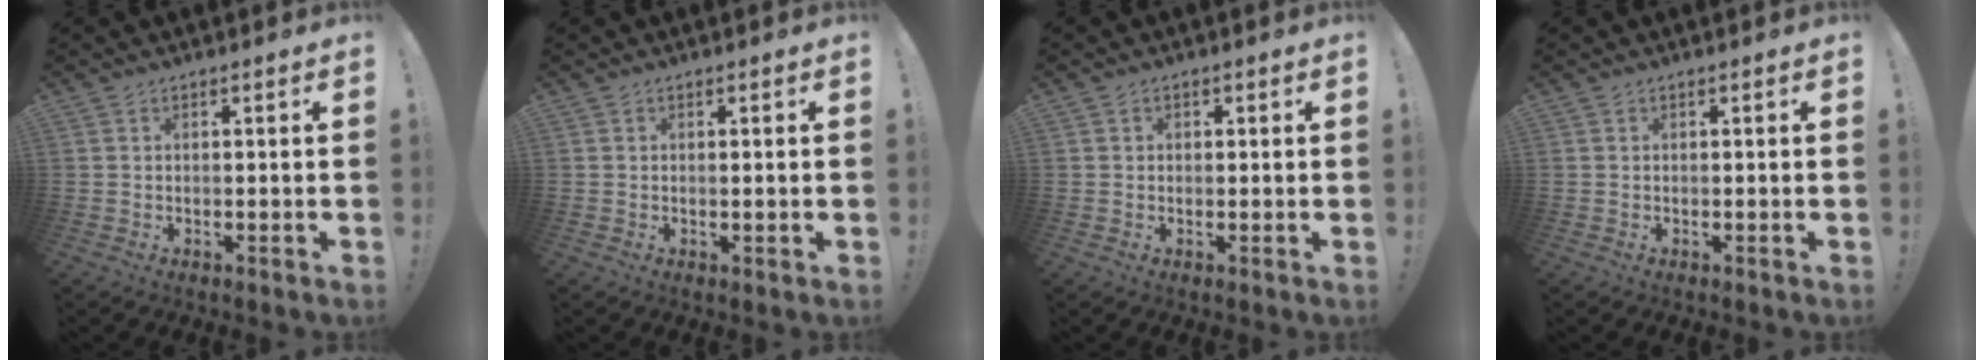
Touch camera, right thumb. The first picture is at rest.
{"total": 0.7, "force": [0.1, -0.2, 0.7], "torque": [-0.009, -0.002, 0.002]}
{"total": 0.9, "force": [0.0, 0.8, 0.3], "torque": [-0.004, 0.003, -0.001]}
{"total": 0.0}